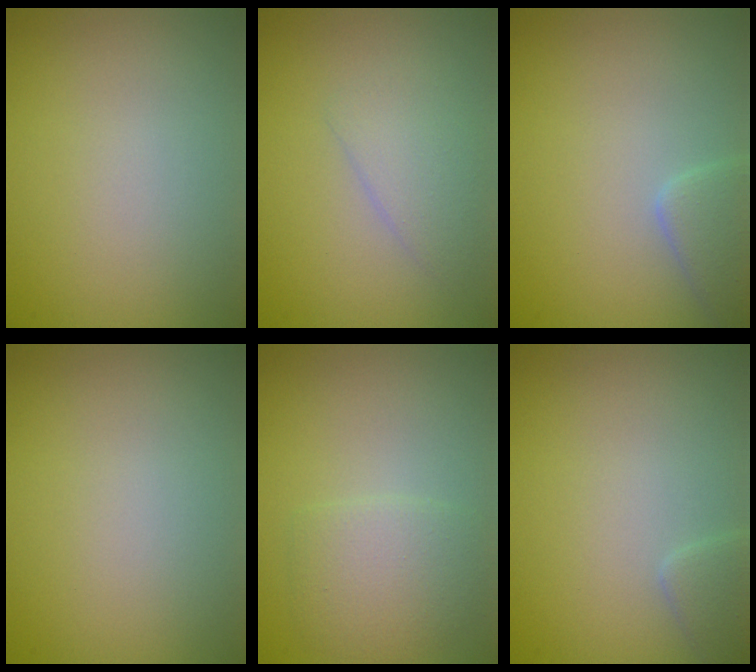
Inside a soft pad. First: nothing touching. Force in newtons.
{"total": 2.3, "press": 2.3, "slide": 0.1}
{"total": 2.5, "press": 2.5, "slide": 0.3}
{"total": 0.0}
{"total": 2.9, "press": 2.9, "slide": 0.1}
{"total": 1.6, "press": 1.6, "slide": 0.1}